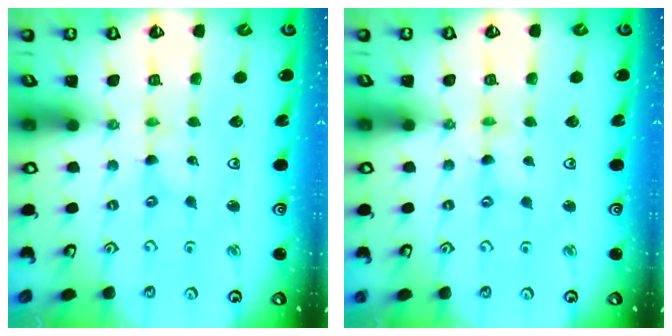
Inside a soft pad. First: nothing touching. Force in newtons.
{"total": 1.7, "press": 1.7, "slide": 0.2}